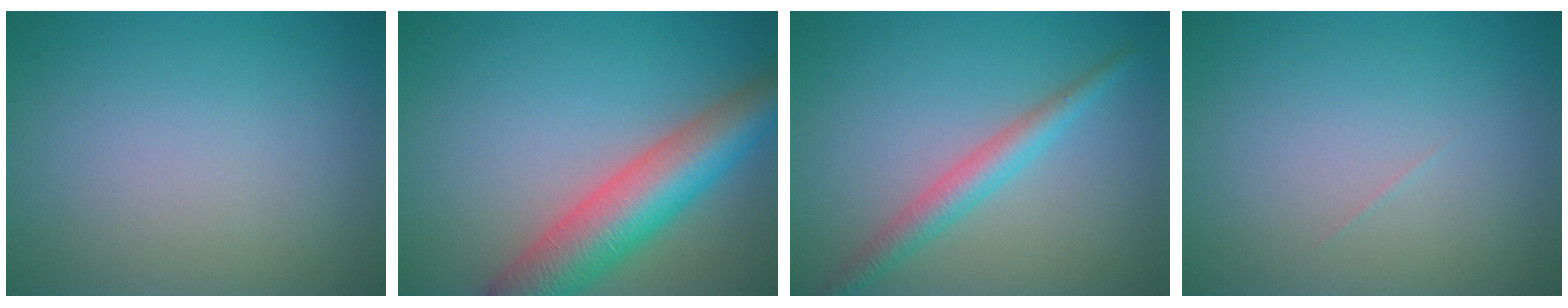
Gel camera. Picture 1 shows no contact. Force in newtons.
{"total": 8.3, "press": 8.3, "slide": 0.3}
{"total": 2.9, "press": 2.9, "slide": 0.1}
{"total": 0.0}